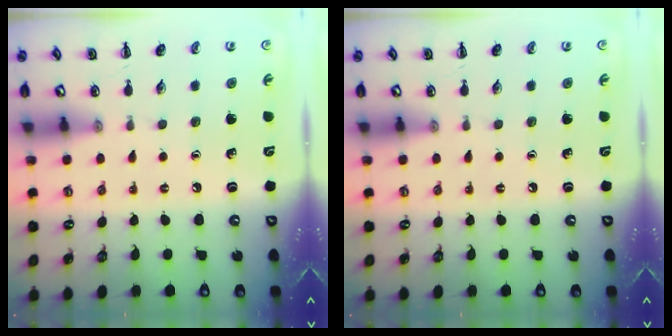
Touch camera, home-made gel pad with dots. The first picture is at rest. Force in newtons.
{"total": 0.0}